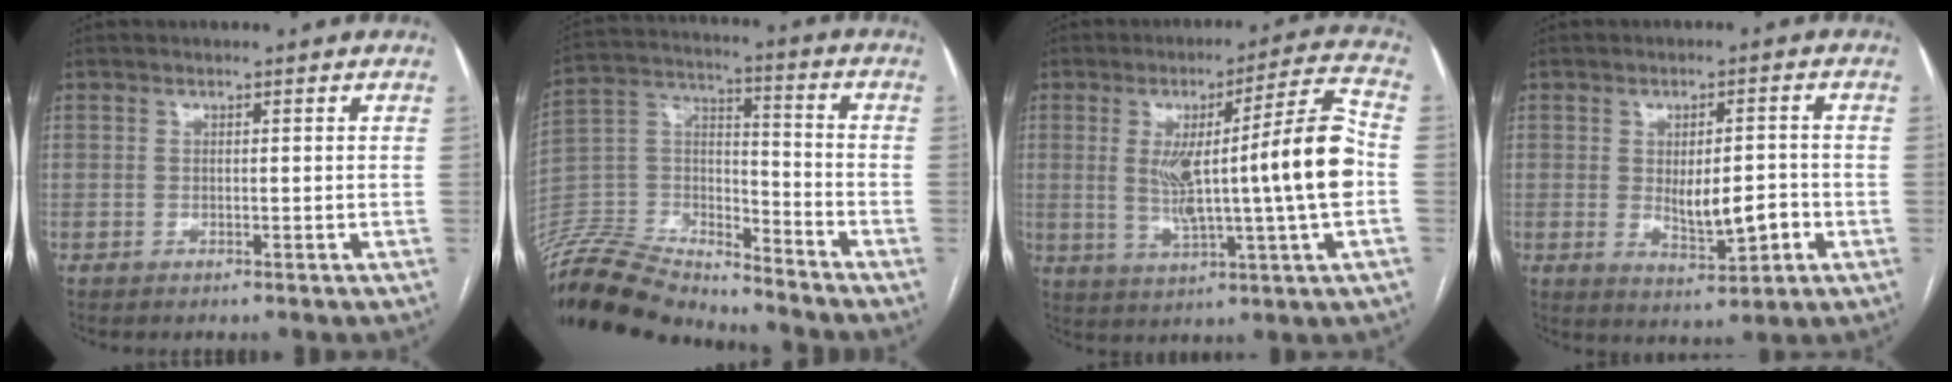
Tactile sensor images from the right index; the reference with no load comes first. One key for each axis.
{"total": 19.7, "fx": -18.8, "fy": 3.9, "fz": 4.4, "tx": -0.091, "ty": 0.035, "tz": -0.325}
{"total": 15.6, "fx": -0.3, "fy": -0.4, "fz": 15.6, "tx": -0.252, "ty": 0.009, "tz": -0.004}
{"total": 5.5, "fx": -1.0, "fy": 1.4, "fz": 5.2, "tx": -0.084, "ty": -0.007, "tz": -0.008}